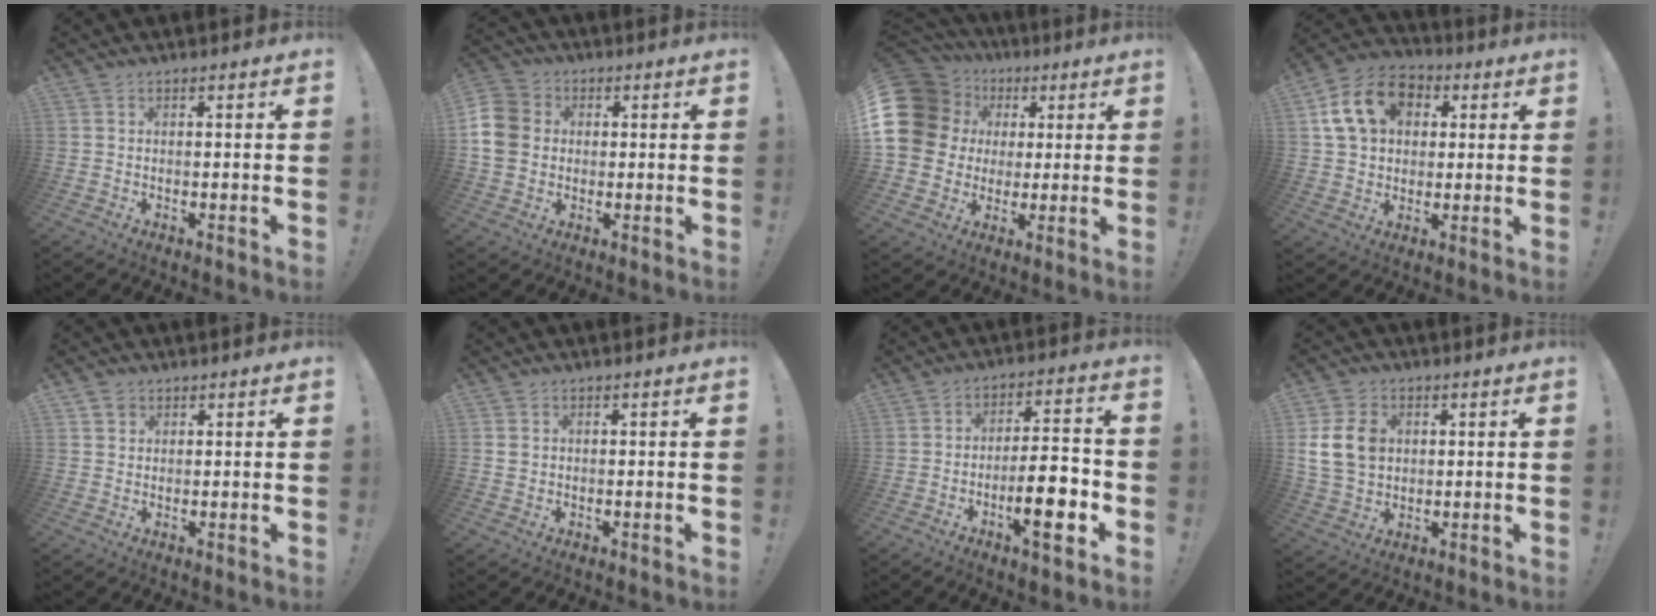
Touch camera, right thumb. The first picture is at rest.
{"total": 10.3, "force": [0.4, 8.9, 5.1], "torque": [-0.104, 0.012, 0.011]}
{"total": 18.5, "force": [4.5, 15.3, 9.3], "torque": [-0.180, -0.003, 0.103]}
{"total": 15.8, "force": [5.1, 12.0, 9.0], "torque": [-0.133, -0.001, 0.104]}
{"total": 2.2, "force": [1.4, 1.7, 0.0], "torque": [0.005, -0.005, 0.025]}
{"total": 1.7, "force": [0.6, 1.5, 0.7], "torque": [-0.010, 0.002, 0.010]}
{"total": 13.8, "force": [-4.9, 3.8, 12.4], "torque": [-0.181, 0.010, -0.085]}
{"total": 11.3, "force": [2.4, 8.8, 6.6], "torque": [-0.120, -0.001, 0.050]}